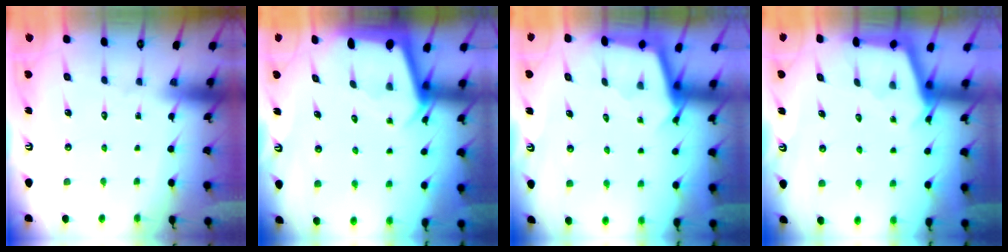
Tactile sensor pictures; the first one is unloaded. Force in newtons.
{"total": 2.5, "press": 2.5, "slide": 0.2}
{"total": 2.5, "press": 2.5, "slide": 0.2}
{"total": 3.0, "press": 3.0, "slide": 0.3}